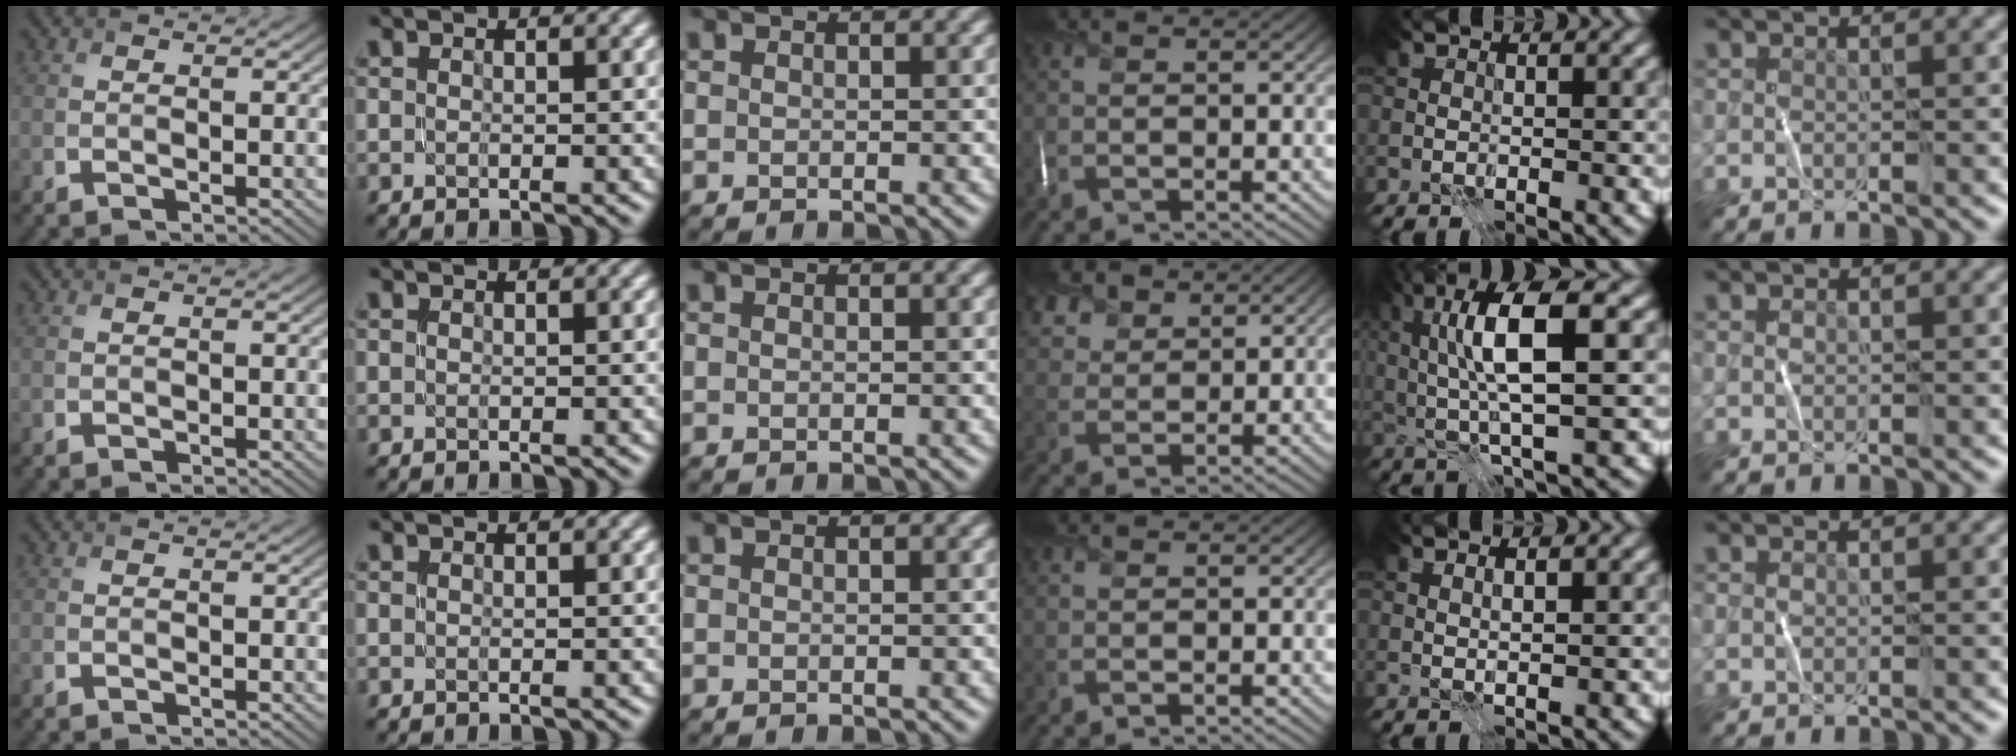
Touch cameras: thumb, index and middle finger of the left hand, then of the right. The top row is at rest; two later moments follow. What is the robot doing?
{"motion": "fold", "object": "scarf"}